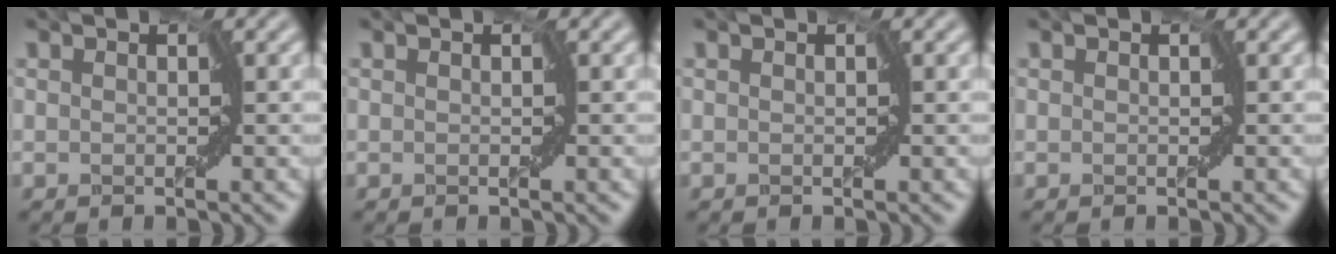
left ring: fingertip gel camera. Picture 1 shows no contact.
{"total": 0.0}
{"total": 0.0}
{"total": 0.0}